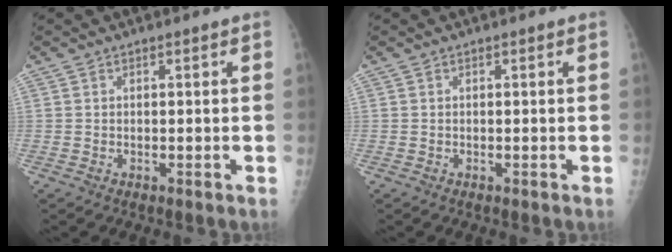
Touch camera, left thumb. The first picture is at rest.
{"total": 0.0}